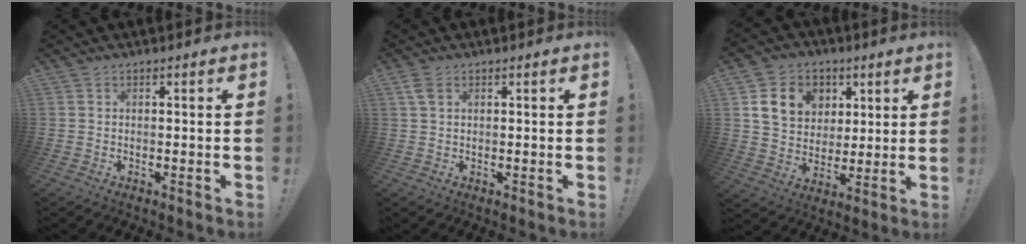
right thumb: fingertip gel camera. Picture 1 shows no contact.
{"total": 3.2, "force": [1.4, 1.7, 2.2], "torque": [-0.038, 0.000, 0.025]}
{"total": 13.7, "force": [5.1, 11.2, 5.9], "torque": [-0.092, -0.013, 0.105]}